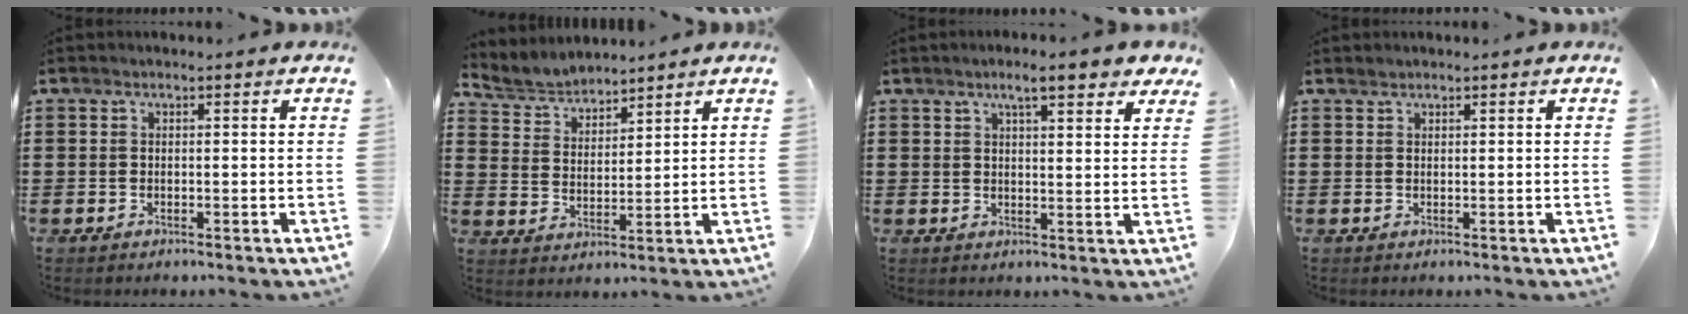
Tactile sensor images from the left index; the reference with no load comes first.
{"total": 4.1, "force": [4.0, 0.9, 0.2], "torque": [-0.024, -0.015, 0.070]}
{"total": 5.7, "force": [4.3, 0.9, 3.7], "torque": [-0.067, -0.003, 0.070]}
{"total": 0.6, "force": [0.6, 0.1, 0.0], "torque": [-0.002, -0.001, 0.012]}